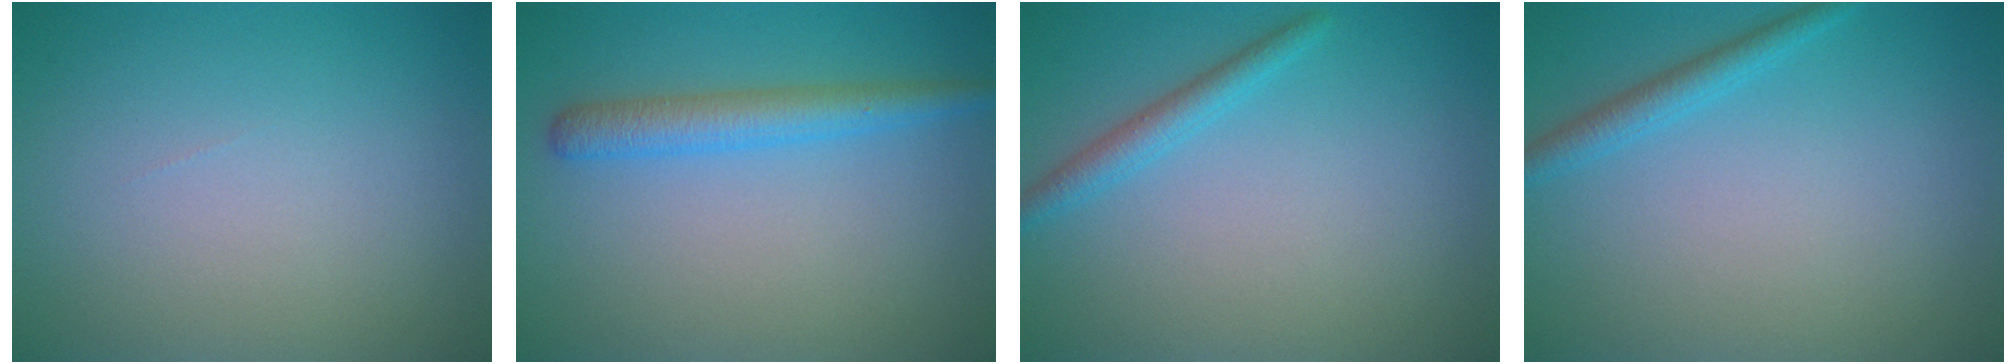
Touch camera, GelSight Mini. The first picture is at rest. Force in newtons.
{"total": 3.2, "press": 3.2, "slide": 0.1}
{"total": 1.9, "press": 1.9, "slide": 0.1}
{"total": 1.9, "press": 1.9, "slide": 0.1}